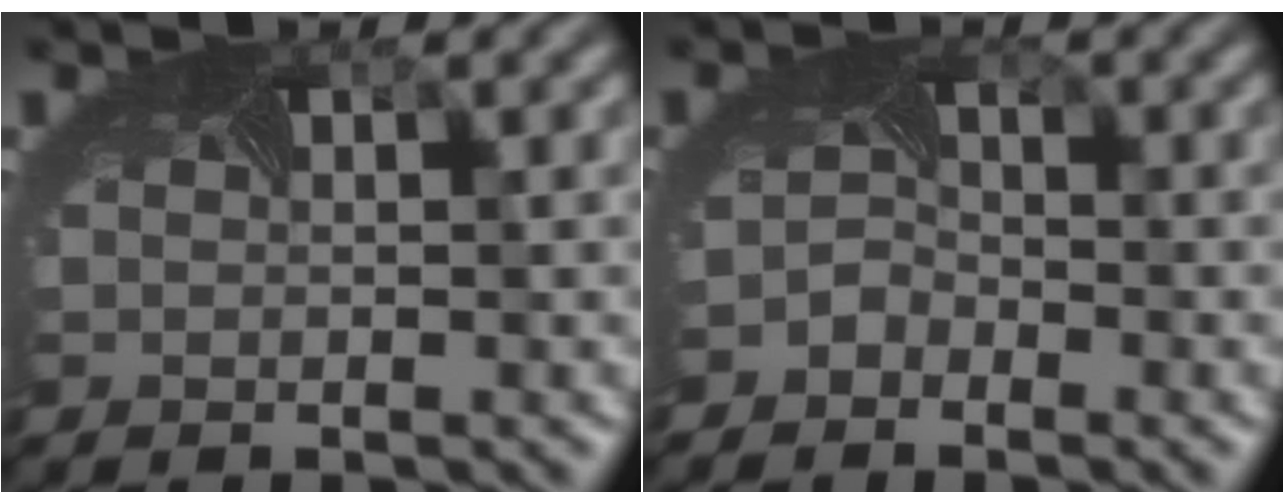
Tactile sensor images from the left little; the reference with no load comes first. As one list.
[{"total": 1.8, "force": [-1.6, 0.8, 0.0], "torque": [-0.007, -0.002, -0.036]}]